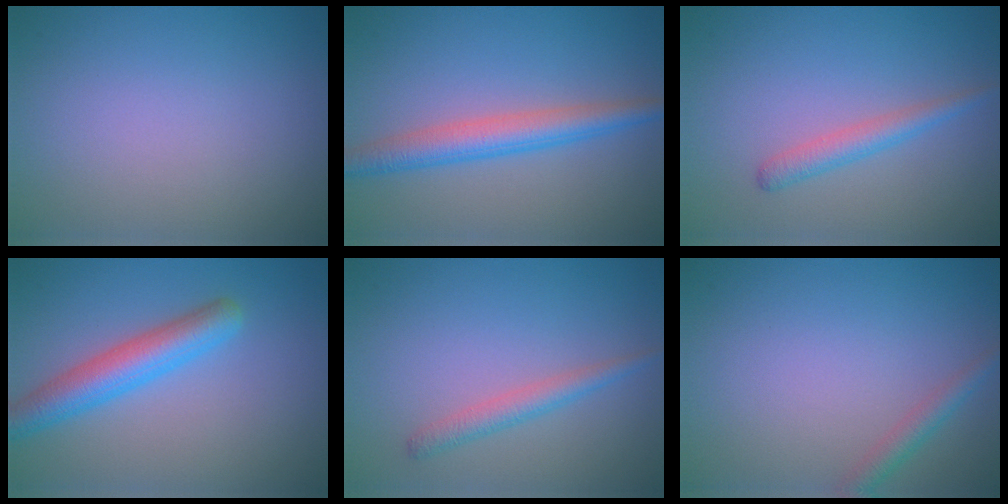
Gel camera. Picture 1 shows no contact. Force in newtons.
{"total": 3.9, "press": 3.9, "slide": 0.1}
{"total": 2.0, "press": 2.0, "slide": 0.1}
{"total": 4.5, "press": 4.5, "slide": 0.2}
{"total": 1.9, "press": 1.9, "slide": 0.0}
{"total": 1.7, "press": 1.7, "slide": 0.1}